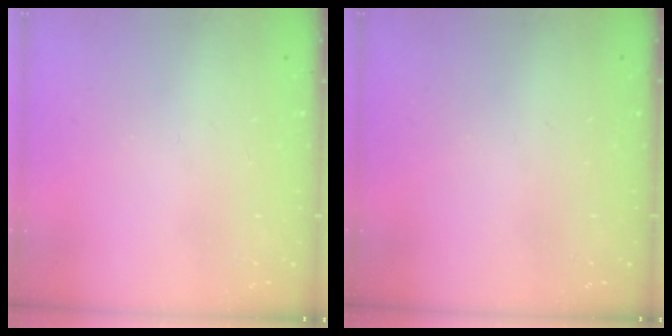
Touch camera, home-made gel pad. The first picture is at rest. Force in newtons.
{"total": 0.0}